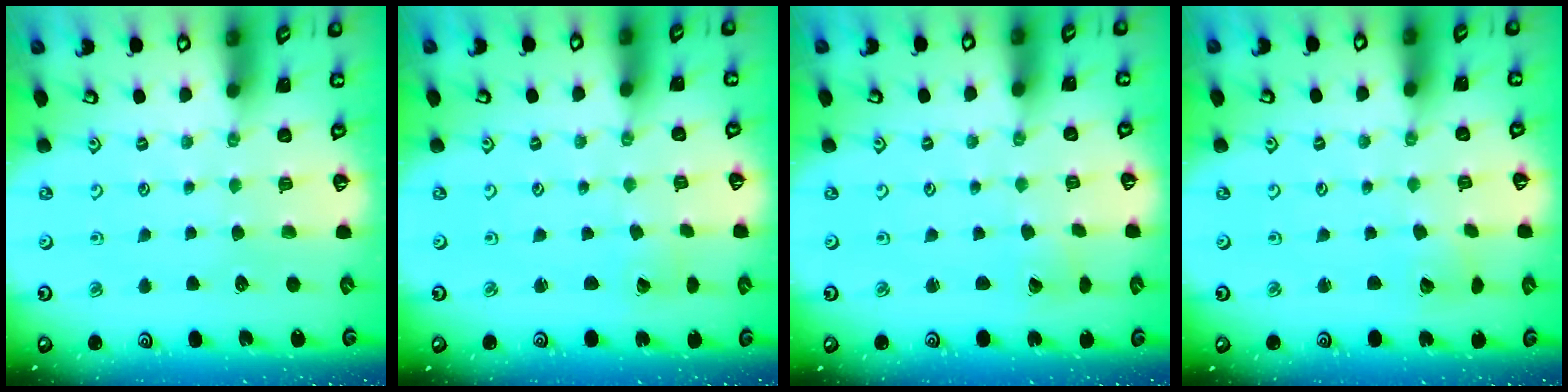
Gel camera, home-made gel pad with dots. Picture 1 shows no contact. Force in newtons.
{"total": 0.5, "press": 0.5, "slide": 0.1}
{"total": 1.8, "press": 1.7, "slide": 0.1}
{"total": 2.2, "press": 2.2, "slide": 0.1}